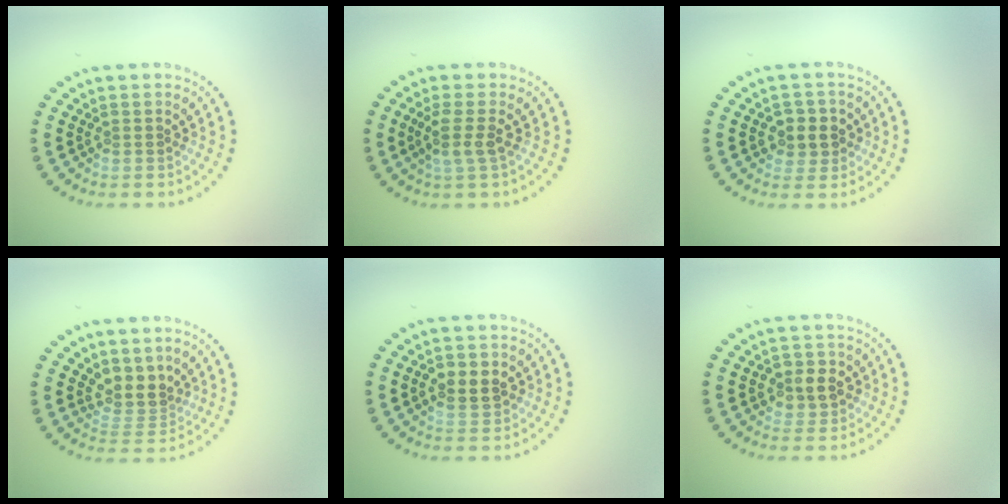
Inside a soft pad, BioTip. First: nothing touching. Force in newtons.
{"total": 2.3, "press": 1.8, "slide": 1.5}
{"total": 2.8, "press": 2.7, "slide": 0.8}
{"total": 2.9, "press": 2.2, "slide": 1.9}
{"total": 2.9, "press": 2.9, "slide": 0.2}
{"total": 2.7, "press": 2.5, "slide": 0.9}